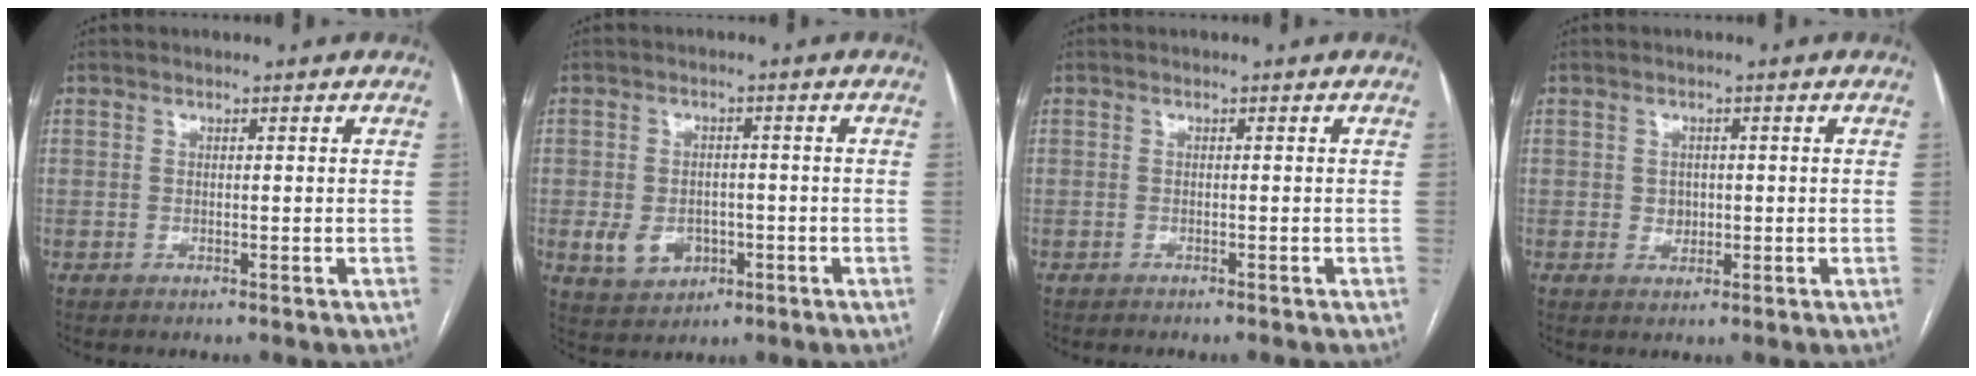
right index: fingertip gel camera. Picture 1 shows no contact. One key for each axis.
{"total": 6.3, "fx": -1.5, "fy": 4.9, "fz": 3.6, "tx": -0.060, "ty": 0.010, "tz": -0.011}
{"total": 2.0, "fx": -1.9, "fy": 0.1, "fz": 0.8, "tx": -0.012, "ty": 0.000, "tz": -0.023}
{"total": 2.1, "fx": 0.0, "fy": 1.9, "fz": 0.9, "tx": -0.010, "ty": 0.002, "tz": 0.005}